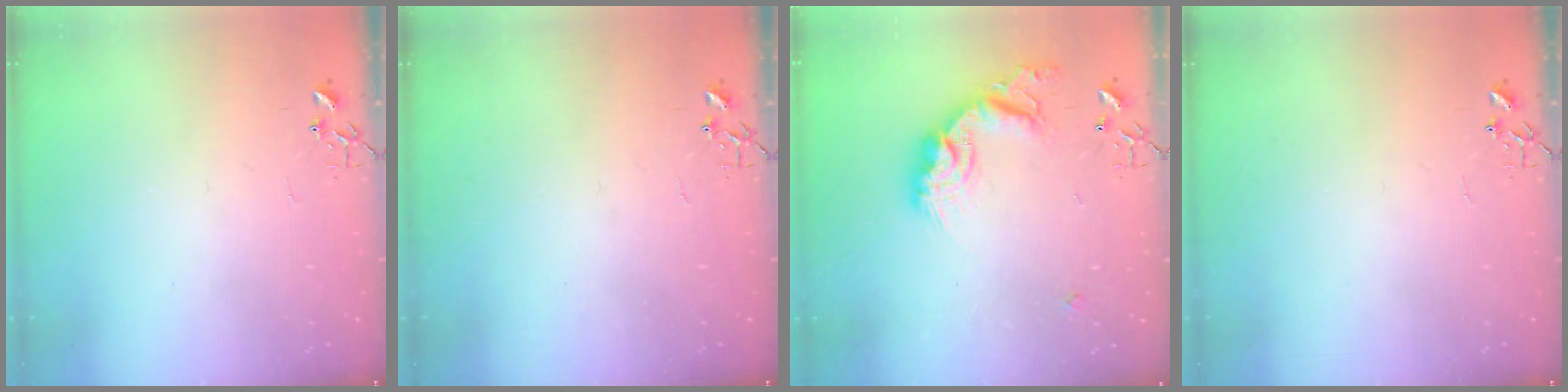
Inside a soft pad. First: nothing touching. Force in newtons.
{"total": 0.0}
{"total": 17.9, "press": 17.8, "slide": 1.1}
{"total": 0.0}